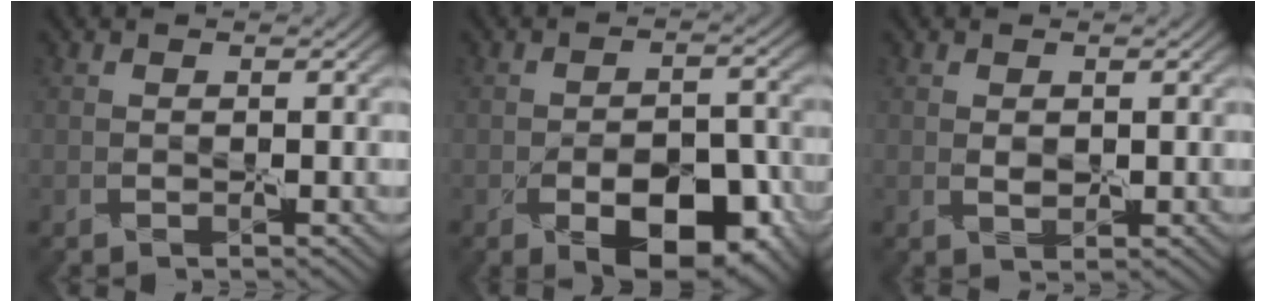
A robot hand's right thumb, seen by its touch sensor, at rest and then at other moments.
{"total": 7.8, "force": [-4.1, 3.7, 5.4], "torque": [-0.073, -0.002, -0.059]}
{"total": 0.7, "force": [0.4, 0.5, 0.3], "torque": [0.000, 0.000, 0.013]}